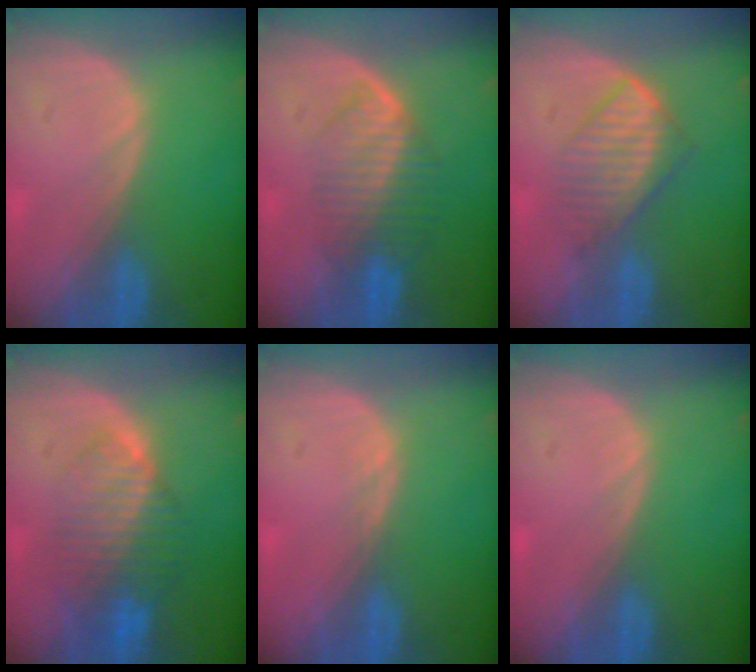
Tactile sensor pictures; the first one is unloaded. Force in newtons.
{"total": 6.6, "press": 6.2, "slide": 2.3}
{"total": 5.9, "press": 5.7, "slide": 1.4}
{"total": 8.3, "press": 7.1, "slide": 4.4}
{"total": 0.8, "press": 0.6, "slide": 0.5}
{"total": 0.0}